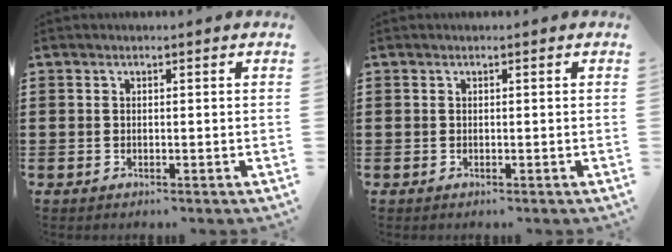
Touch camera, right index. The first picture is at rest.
{"total": 0.0}